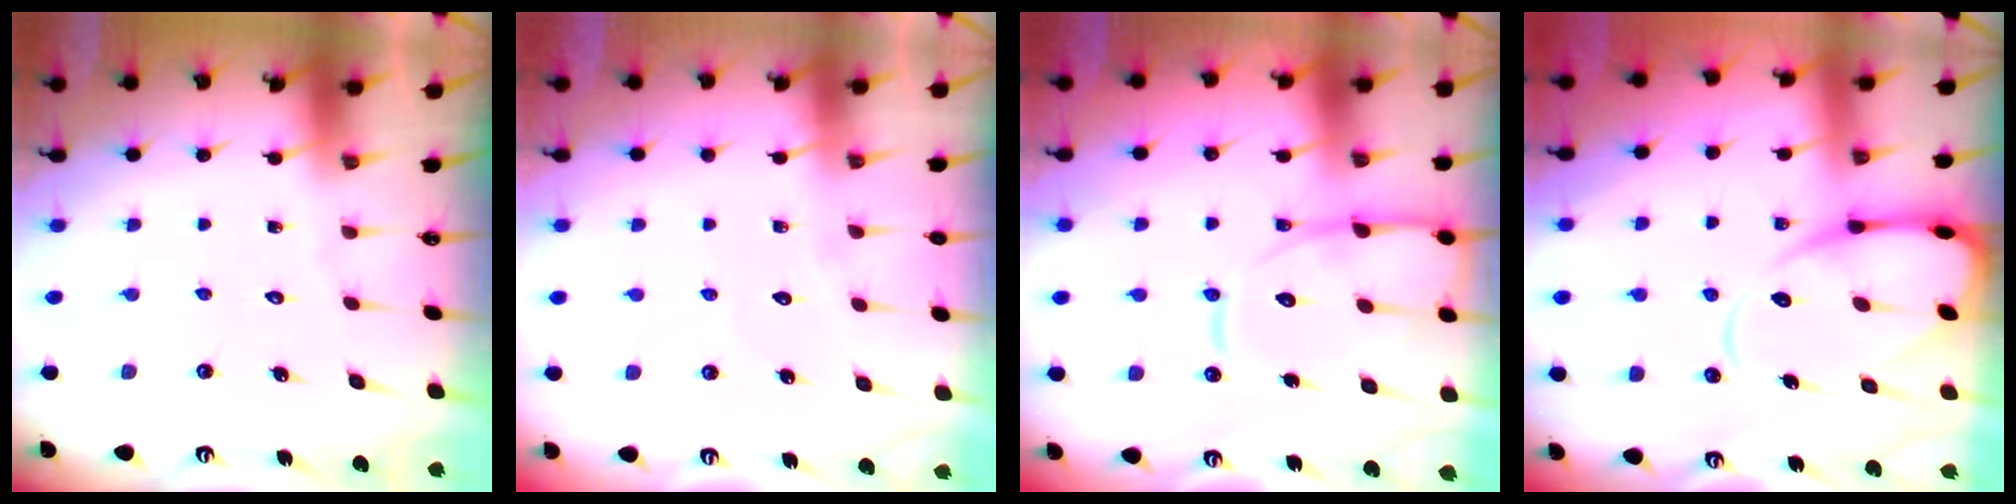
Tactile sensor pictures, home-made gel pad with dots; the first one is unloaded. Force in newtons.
{"total": 3.1, "press": 3.0, "slide": 0.3}
{"total": 14.0, "press": 13.9, "slide": 1.3}
{"total": 12.6, "press": 12.6, "slide": 1.3}